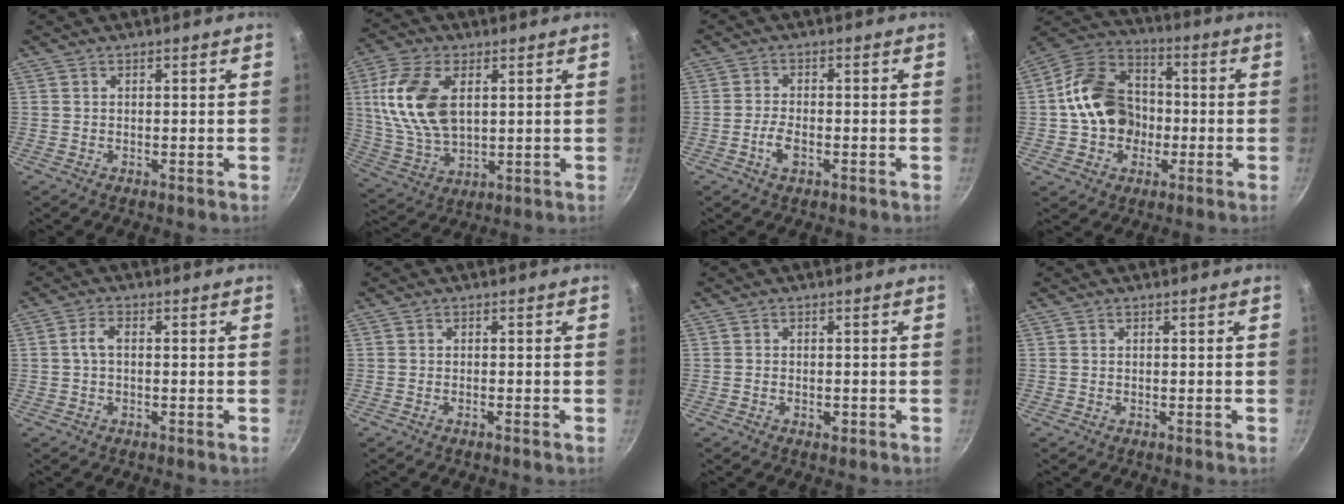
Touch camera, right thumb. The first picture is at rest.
{"total": 15.1, "force": [3.5, 8.7, 11.8], "torque": [-0.225, -0.009, 0.075]}
{"total": 3.5, "force": [-1.5, 1.6, 2.7], "torque": [-0.054, 0.010, -0.031]}
{"total": 15.6, "force": [-1.0, 12.7, 9.0], "torque": [-0.129, 0.039, -0.027]}
{"total": 2.4, "force": [0.0, 1.2, 2.0], "torque": [-0.046, 0.010, -0.003]}
{"total": 0.6, "force": [-0.5, -0.1, 0.3], "torque": [-0.010, 0.003, -0.012]}
{"total": 1.3, "force": [-0.6, 0.7, 0.9], "torque": [-0.013, 0.001, -0.010]}
{"total": 0.0}